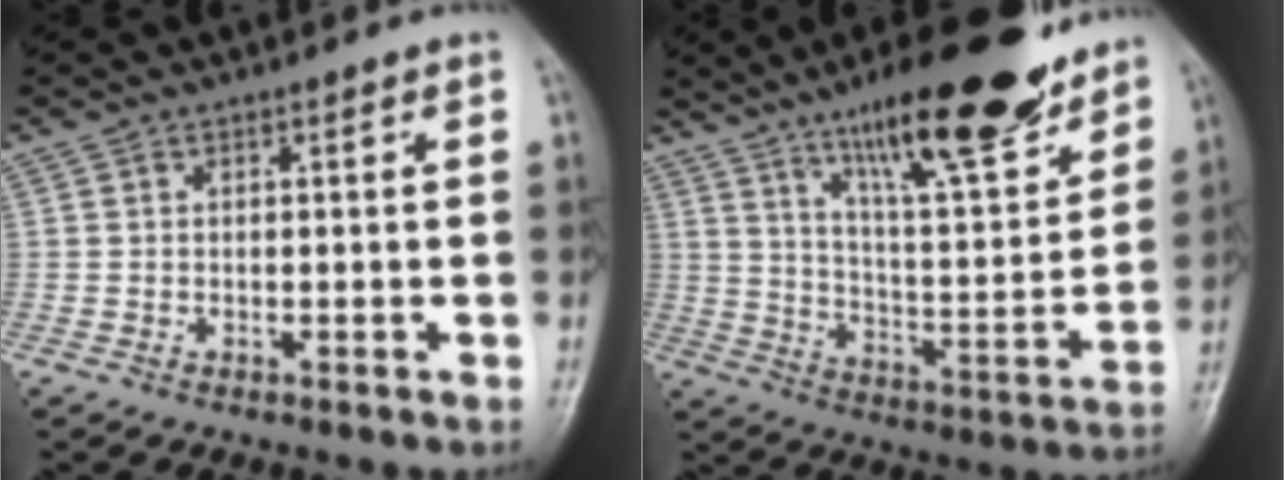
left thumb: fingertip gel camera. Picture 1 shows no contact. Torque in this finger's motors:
{"motor_torque": [1.38, -0.66, 1.51, -1.26, 0.38]}